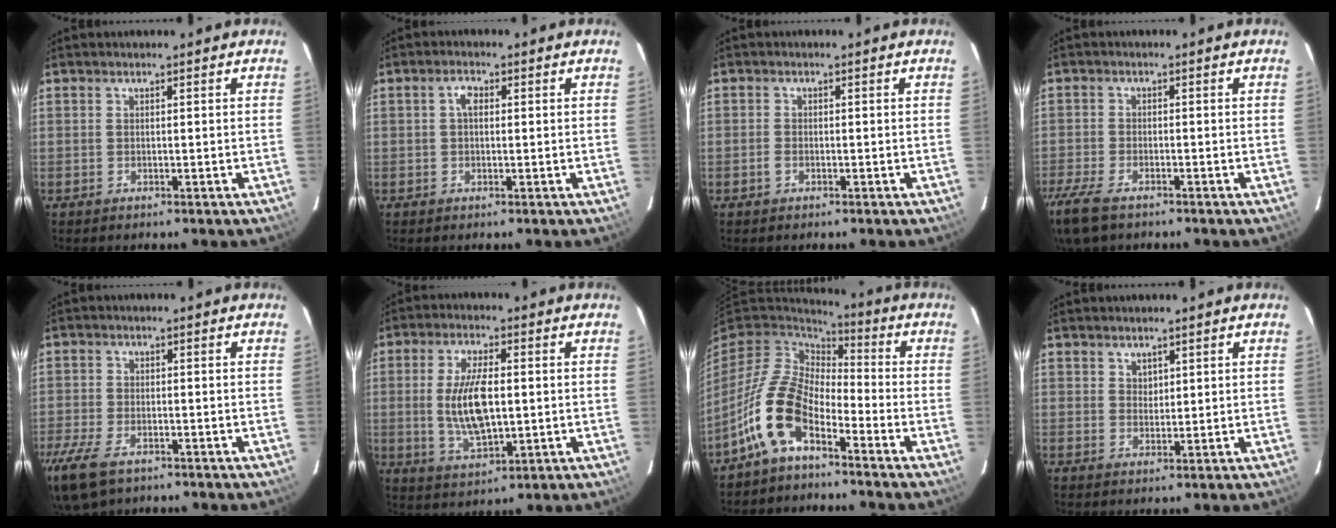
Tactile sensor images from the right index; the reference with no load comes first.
{"total": 2.1, "force": [0.3, 1.3, 1.7], "torque": [-0.032, 0.009, 0.005]}
{"total": 1.3, "force": [-0.8, 0.8, 0.6], "torque": [-0.011, 0.000, -0.017]}
{"total": 9.4, "force": [-6.9, 3.6, 5.4], "torque": [-0.146, -0.034, -0.136]}
{"total": 11.3, "force": [-7.3, 5.6, 6.6], "torque": [-0.178, -0.036, -0.138]}
{"total": 11.1, "force": [-0.1, 4.7, 10.0], "torque": [-0.197, -0.004, 0.005]}
{"total": 12.5, "force": [-6.9, 6.1, 8.5], "torque": [-0.173, 0.010, -0.145]}
{"total": 1.7, "force": [1.2, 1.2, 0.3], "torque": [0.001, 0.003, 0.021]}